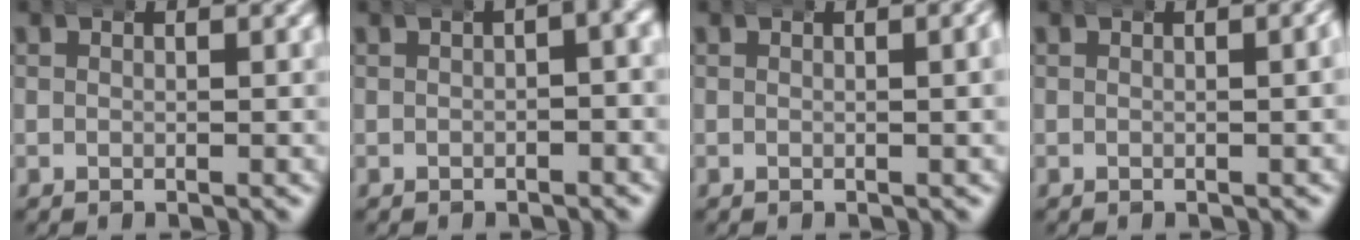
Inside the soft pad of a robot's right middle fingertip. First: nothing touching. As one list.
[{"total": 3.0, "force": [0.8, 1.1, 2.6], "torque": [-0.022, 0.019, 0.004]}, {"total": 1.0, "force": [0.3, 0.1, 1.0], "torque": [-0.005, 0.008, 0.001]}, {"total": 0.7, "force": [0.0, 0.0, 0.7], "torque": [-0.007, 0.007, -0.001]}]